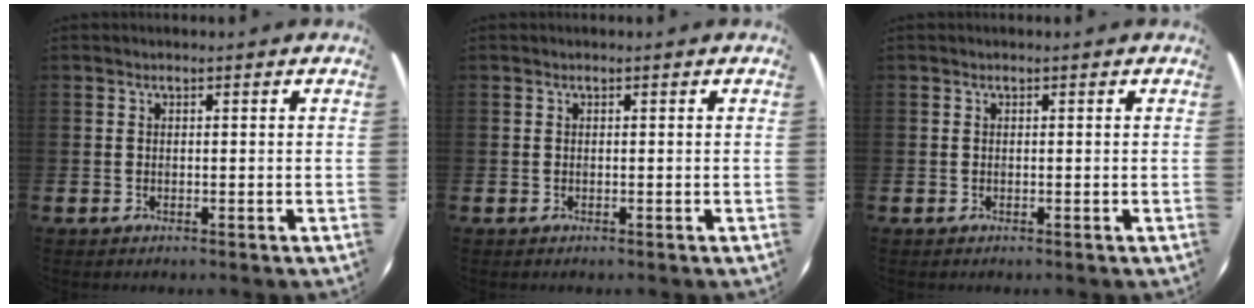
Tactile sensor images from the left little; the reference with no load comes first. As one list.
[{"total": 0.0}, {"total": 0.0}]